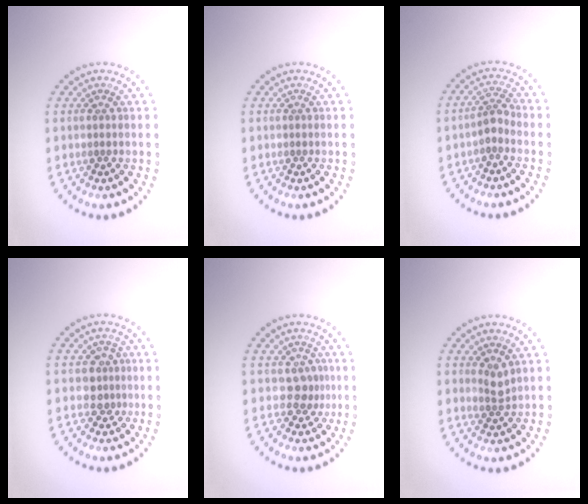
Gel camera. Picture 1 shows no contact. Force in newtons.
{"total": 0.0}
{"total": 1.7, "press": 1.4, "slide": 1.0}
{"total": 2.1, "press": 1.7, "slide": 1.2}
{"total": 1.9, "press": 1.4, "slide": 1.4}
{"total": 1.4, "press": 1.1, "slide": 1.0}